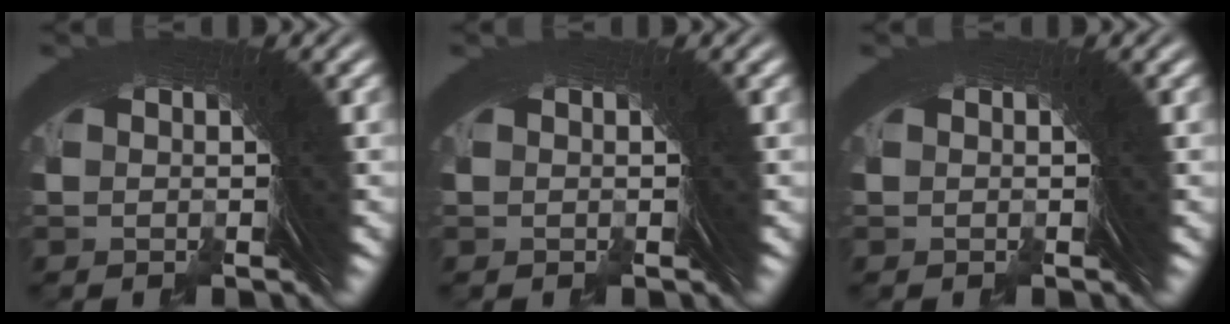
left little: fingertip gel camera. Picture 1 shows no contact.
{"total": 0.0}
{"total": 0.0}